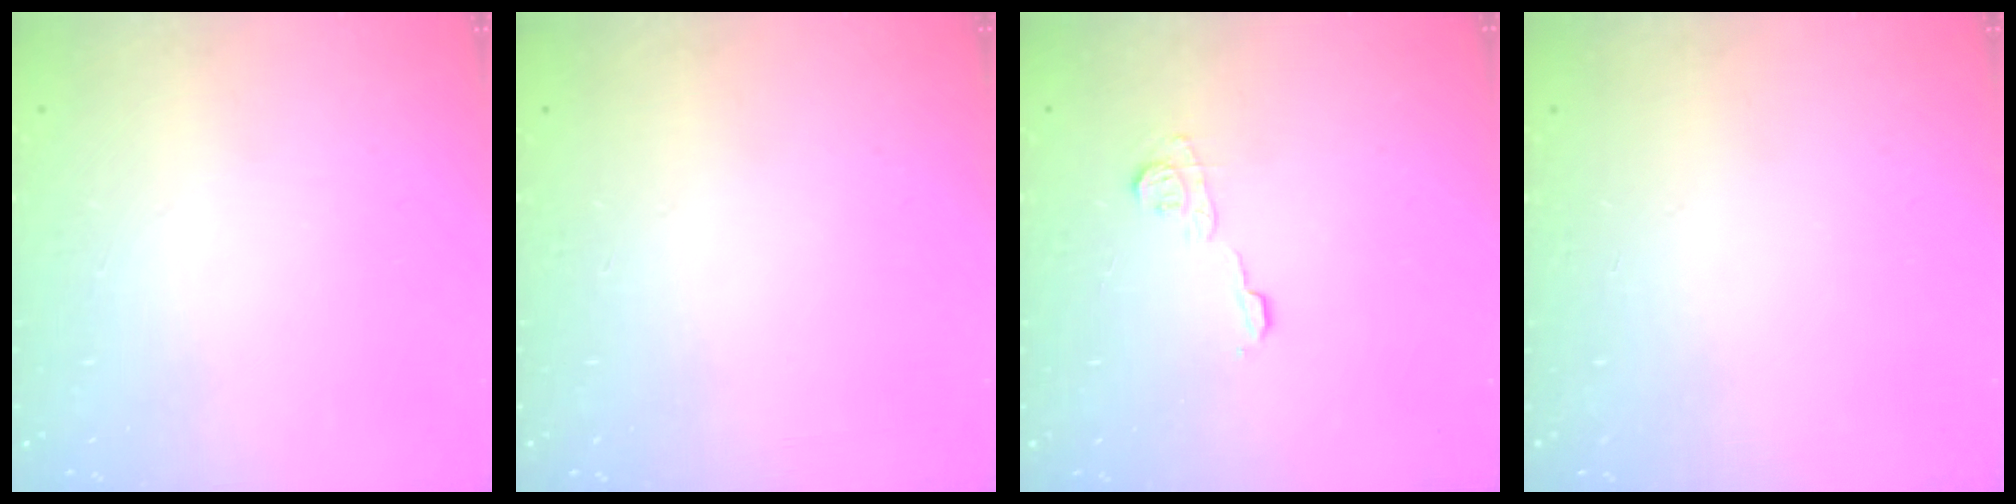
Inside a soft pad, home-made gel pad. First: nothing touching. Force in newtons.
{"total": 0.0}
{"total": 7.0, "press": 7.0, "slide": 0.4}
{"total": 0.0}